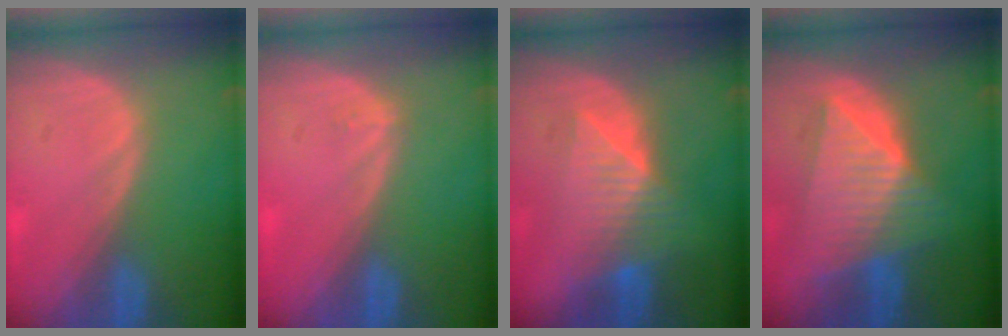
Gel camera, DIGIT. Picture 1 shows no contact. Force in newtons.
{"total": 0.6, "press": 0.4, "slide": 0.5}
{"total": 6.7, "press": 6.7, "slide": 0.6}
{"total": 9.6, "press": 9.6, "slide": 0.6}